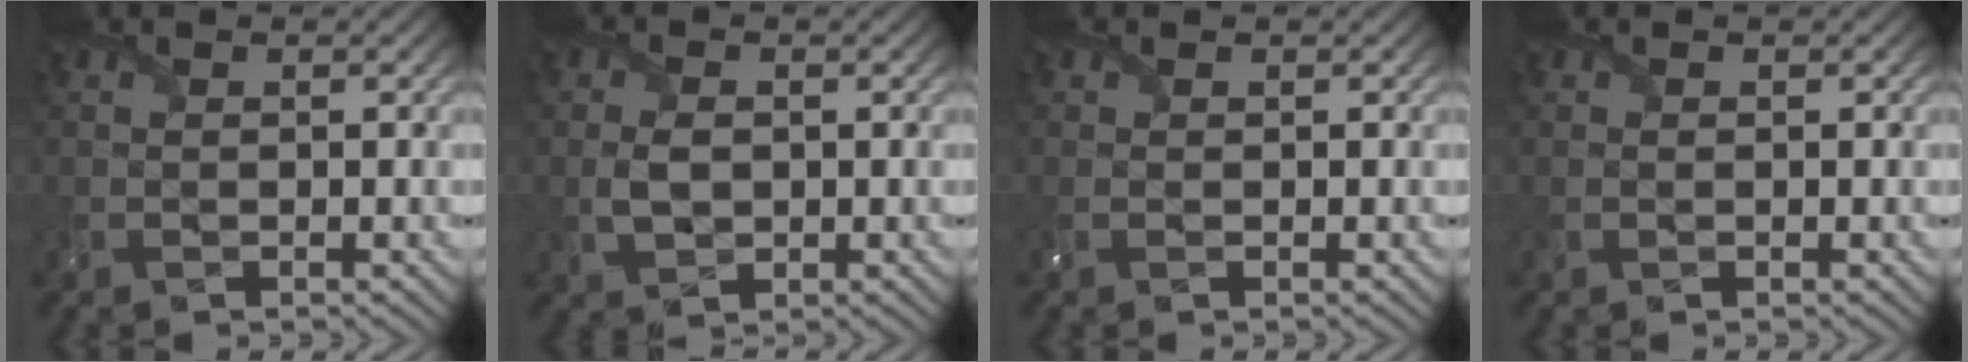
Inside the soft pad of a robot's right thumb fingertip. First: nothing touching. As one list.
[{"total": 3.1, "force": [-0.1, 2.2, 2.2], "torque": [-0.054, -0.002, -0.002]}, {"total": 0.5, "force": [0.2, 0.4, 0.2], "torque": [-0.007, 0.002, 0.000]}, {"total": 0.0}]